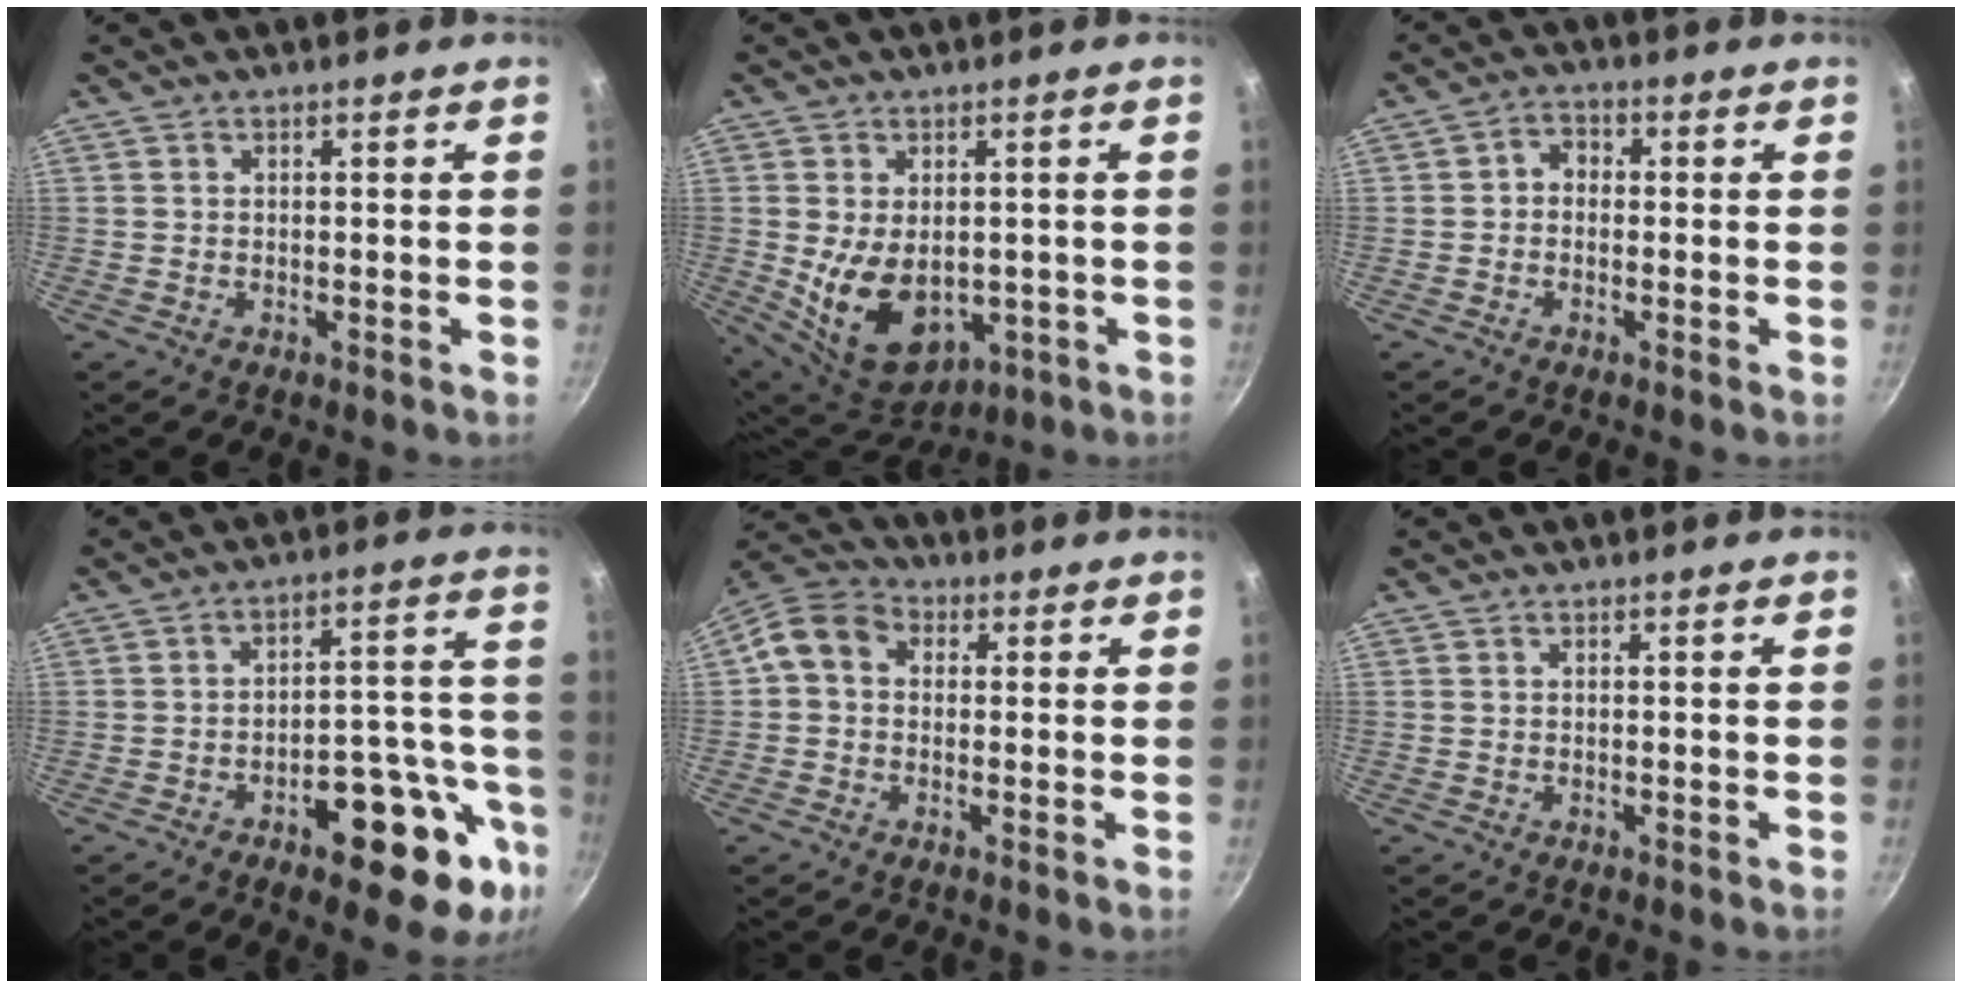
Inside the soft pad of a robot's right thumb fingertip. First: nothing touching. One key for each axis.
{"total": 13.3, "fx": -1.2, "fy": 8.8, "fz": 9.9, "tx": -0.146, "ty": -0.016, "tz": 0.009}
{"total": 3.0, "fx": -0.4, "fy": 2.5, "fz": 1.6, "tx": -0.016, "ty": 0.011, "tz": -0.015}
{"total": 18.4, "fx": -8.6, "fy": 8.0, "fz": 14.1, "tx": -0.135, "ty": 0.055, "tz": -0.114}
{"total": 7.3, "fx": 0.5, "fy": 6.0, "fz": 4.2, "tx": -0.068, "ty": 0.021, "tz": -0.014}
{"total": 0.0}